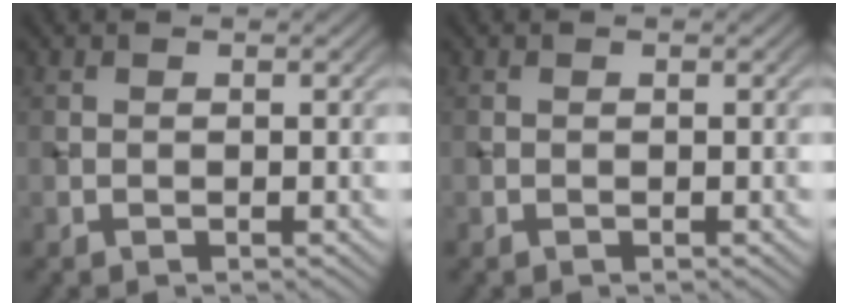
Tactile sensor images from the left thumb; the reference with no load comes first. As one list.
[{"total": 0.0}]